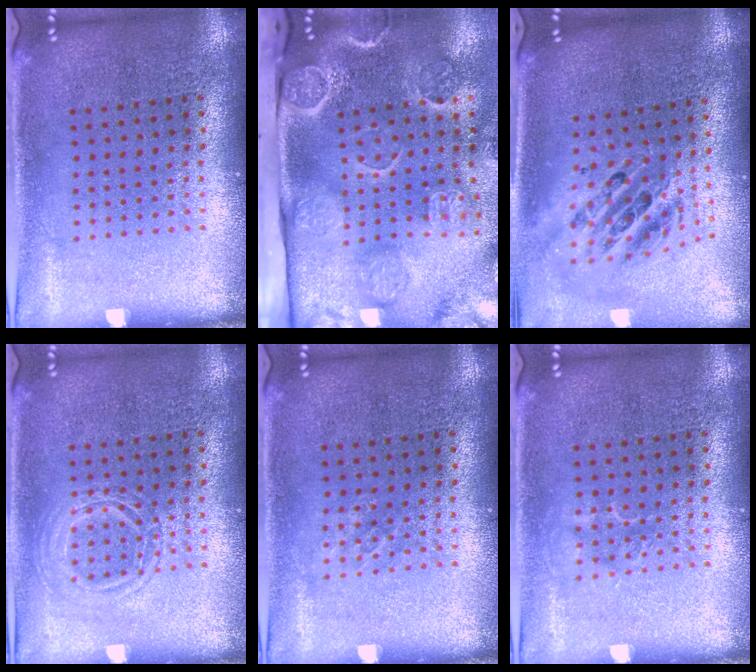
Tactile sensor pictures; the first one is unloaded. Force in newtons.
{"total": 4.8, "press": 3.6, "slide": 3.3}
{"total": 2.3, "press": 1.7, "slide": 1.5}
{"total": 1.6, "press": 1.6, "slide": 0.2}
{"total": 0.8, "press": 0.8, "slide": 0.1}
{"total": 0.9, "press": 0.9, "slide": 0.3}